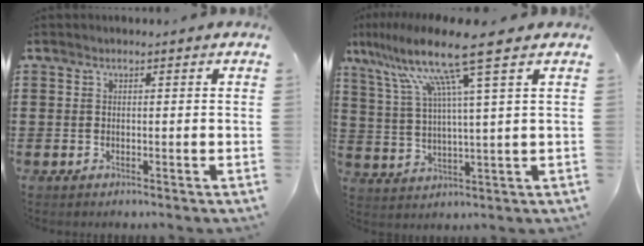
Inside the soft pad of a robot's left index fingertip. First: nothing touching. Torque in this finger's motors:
{"motor_torque": [1.05, -1.08, 1.06, 0.21]}